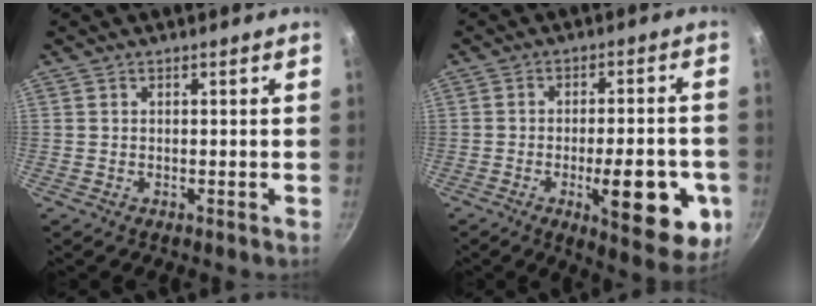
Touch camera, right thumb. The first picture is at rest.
{"total": 16.7, "force": [-5.0, 5.8, 14.9], "torque": [-0.168, 0.006, -0.062]}